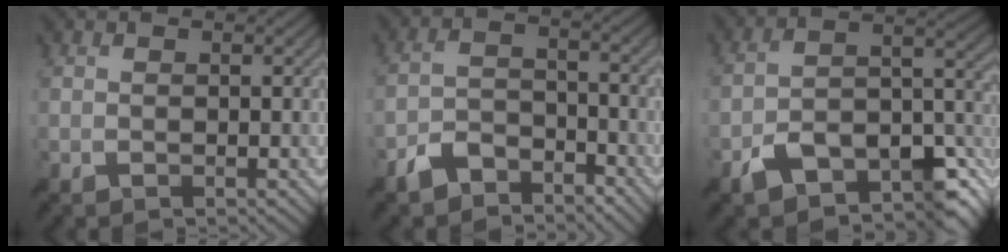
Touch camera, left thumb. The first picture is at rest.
{"total": 5.1, "force": [-4.1, 2.5, 1.7], "torque": [-0.035, -0.004, -0.089]}
{"total": 11.3, "force": [-7.2, 4.6, 7.3], "torque": [-0.114, -0.012, -0.132]}